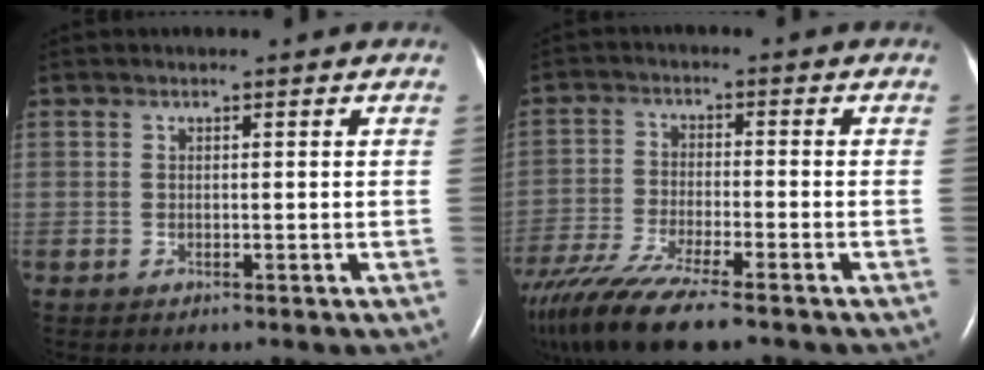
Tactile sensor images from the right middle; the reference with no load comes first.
{"total": 13.9, "force": [-10.8, 1.6, 8.6], "torque": [-0.170, -0.039, -0.187]}